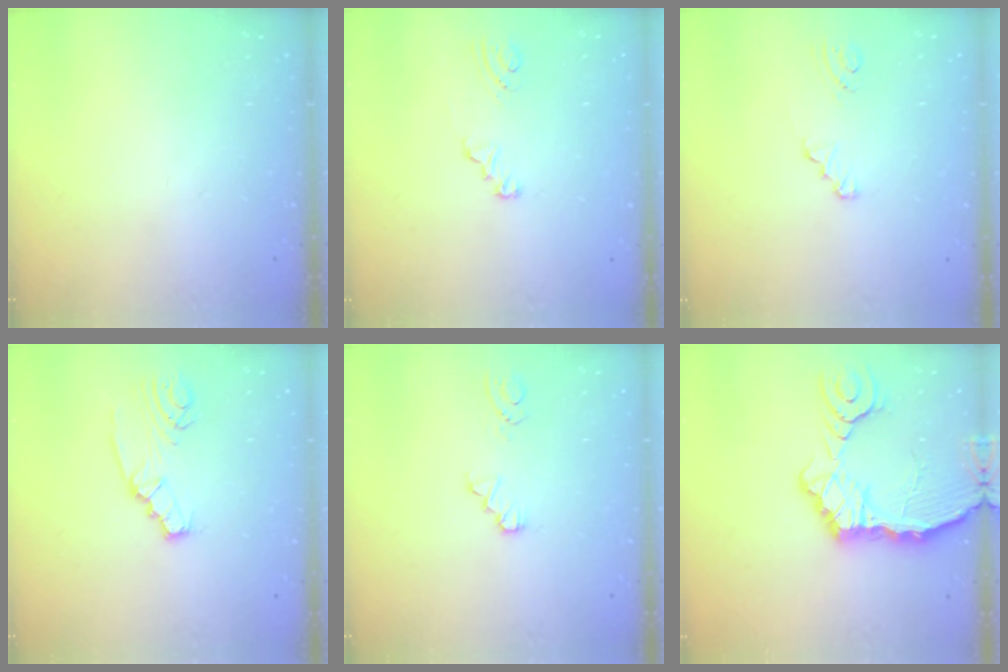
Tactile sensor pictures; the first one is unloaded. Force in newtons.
{"total": 2.5, "press": 2.5, "slide": 0.3}
{"total": 2.4, "press": 2.3, "slide": 0.3}
{"total": 4.5, "press": 4.4, "slide": 0.7}
{"total": 1.9, "press": 1.9, "slide": 0.2}
{"total": 10.0, "press": 10.0, "slide": 1.0}